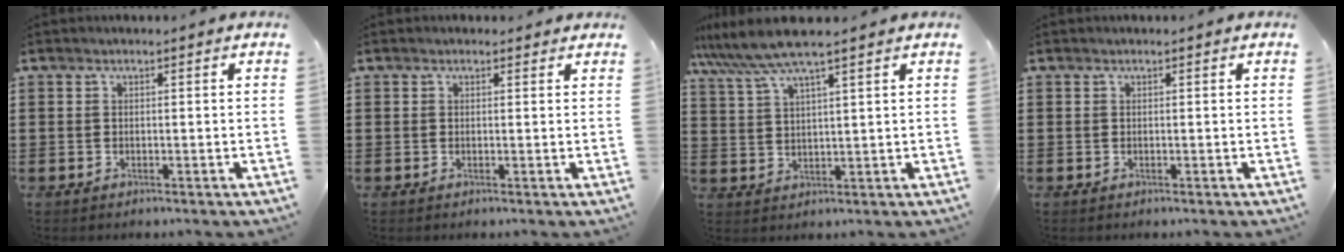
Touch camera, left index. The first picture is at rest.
{"total": 0.5, "force": [0.3, 0.4, 0.2], "torque": [-0.005, 0.004, 0.005]}
{"total": 6.7, "force": [5.3, 0.0, 4.1], "torque": [-0.093, -0.013, 0.093]}
{"total": 0.0}